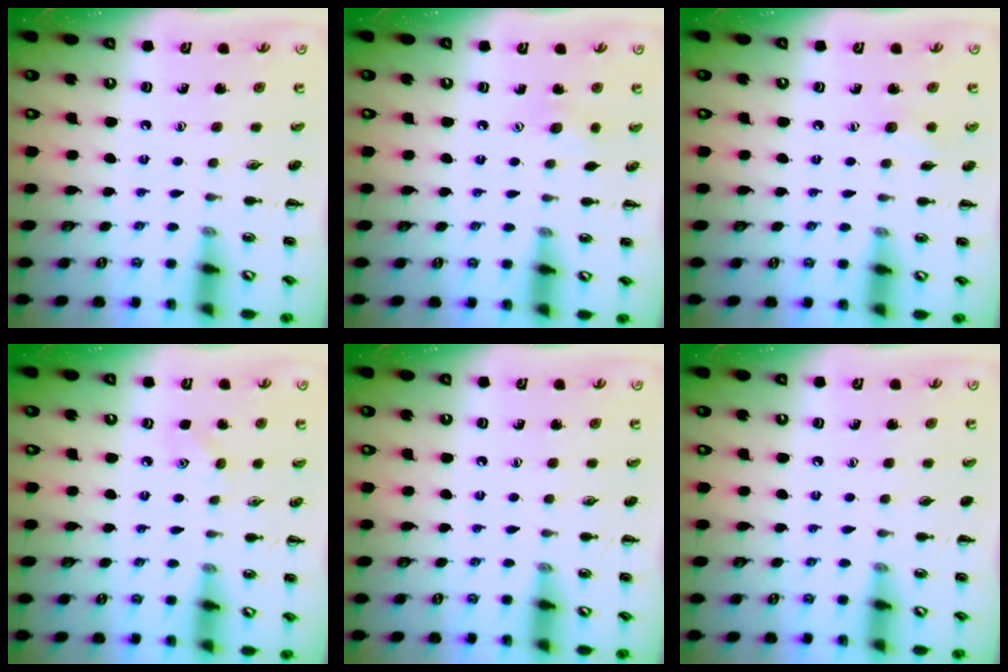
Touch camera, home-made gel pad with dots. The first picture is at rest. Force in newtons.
{"total": 4.1, "press": 4.0, "slide": 1.0}
{"total": 4.3, "press": 4.2, "slide": 1.0}
{"total": 3.9, "press": 3.8, "slide": 1.0}
{"total": 0.0}
{"total": 0.0}